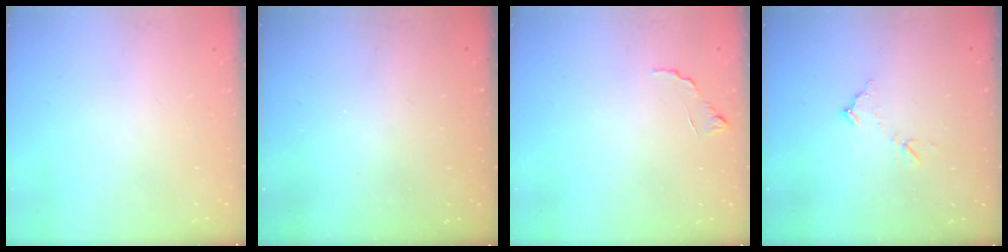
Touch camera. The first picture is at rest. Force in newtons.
{"total": 3.2, "press": 3.2, "slide": 0.1}
{"total": 6.0, "press": 6.0, "slide": 0.3}
{"total": 7.8, "press": 7.8, "slide": 0.4}